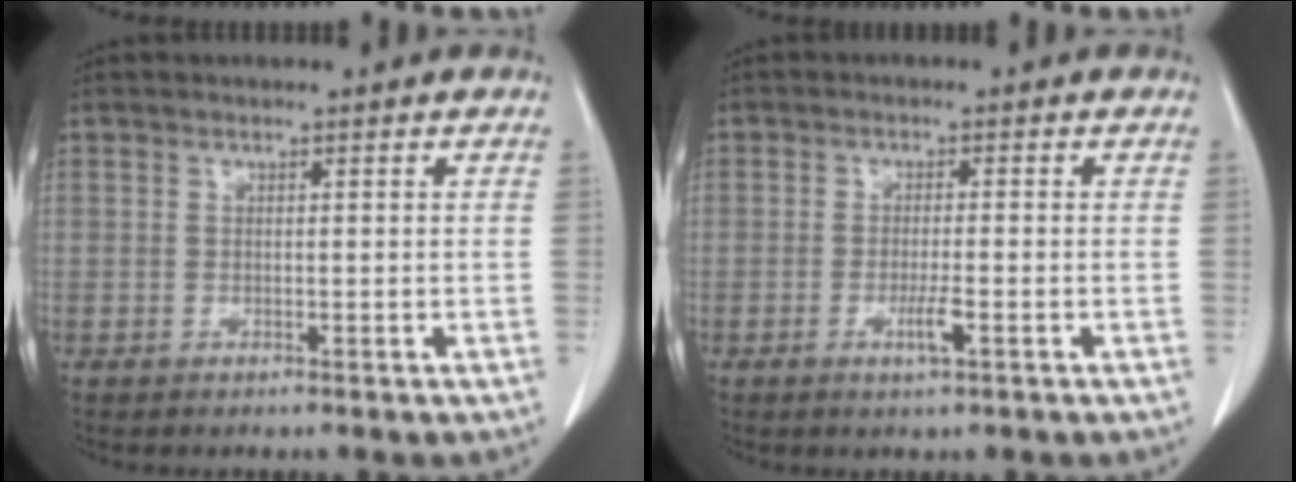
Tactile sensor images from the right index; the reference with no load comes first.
{"total": 3.0, "force": [-1.2, 0.2, 2.8], "torque": [-0.052, -0.004, -0.021]}